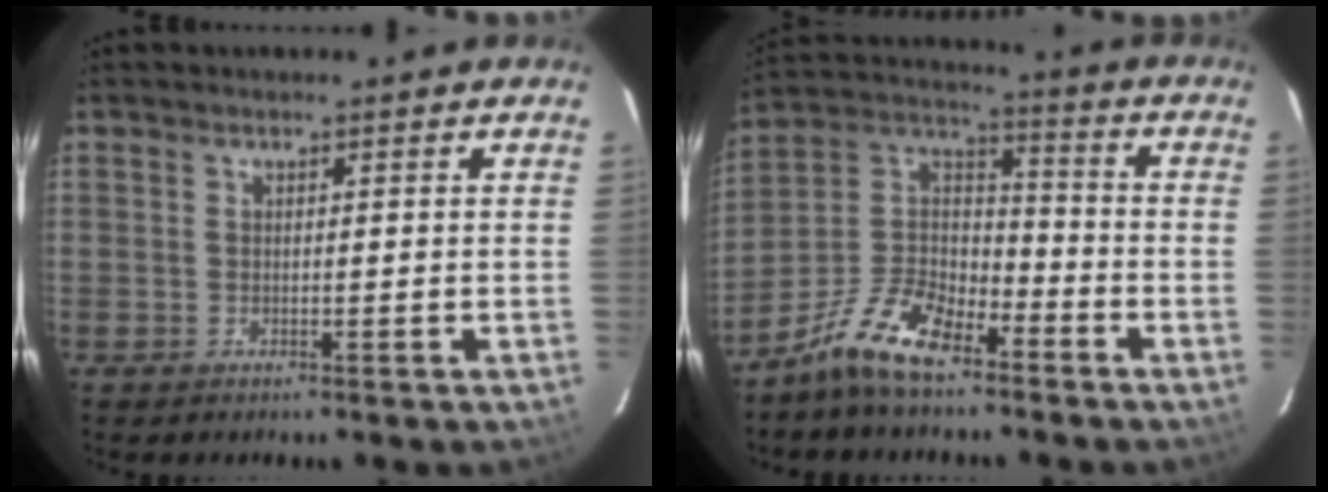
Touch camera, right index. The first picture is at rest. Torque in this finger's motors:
{"motor_torque": [0.88, -0.76, 0.46, 0.13]}